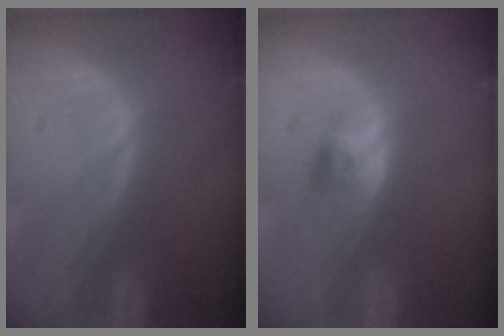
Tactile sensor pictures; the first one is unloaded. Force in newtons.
{"total": 2.7, "press": 2.4, "slide": 1.1}